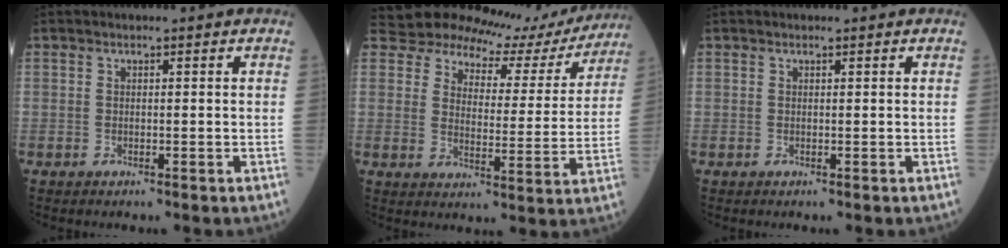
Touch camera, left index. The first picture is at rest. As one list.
[{"total": 15.2, "force": [14.5, 4.2, 1.6], "torque": [-0.009, -0.036, 0.167]}, {"total": 0.0}]